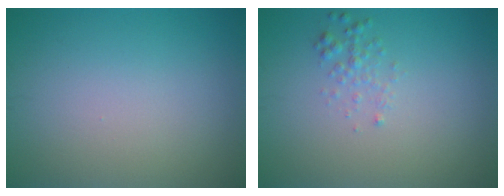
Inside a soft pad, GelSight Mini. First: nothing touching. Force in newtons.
{"total": 1.2, "press": 1.2, "slide": 0.0}